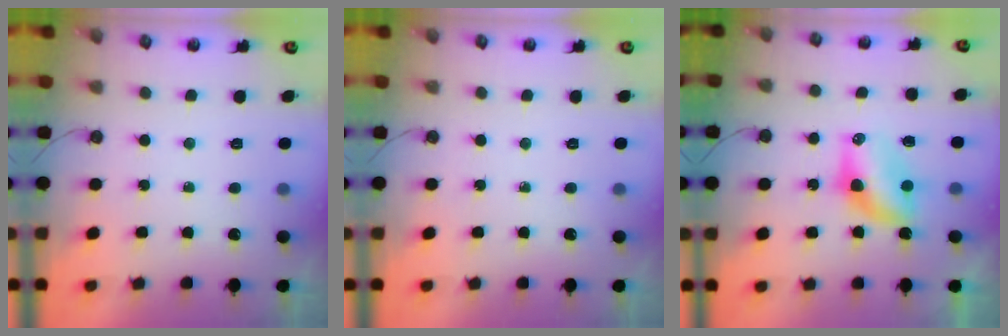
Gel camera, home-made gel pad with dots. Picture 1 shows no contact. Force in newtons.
{"total": 0.0}
{"total": 7.2, "press": 7.1, "slide": 1.2}